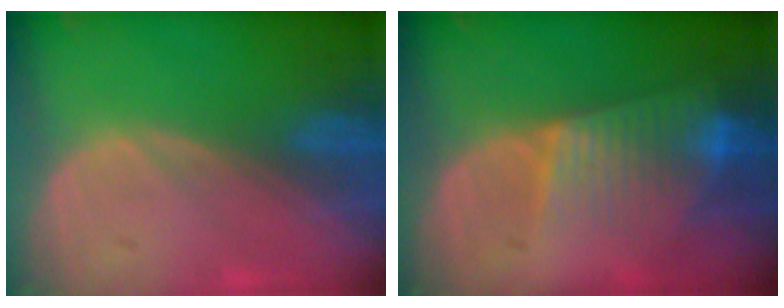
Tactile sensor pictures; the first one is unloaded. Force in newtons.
{"total": 7.9, "press": 6.8, "slide": 4.0}